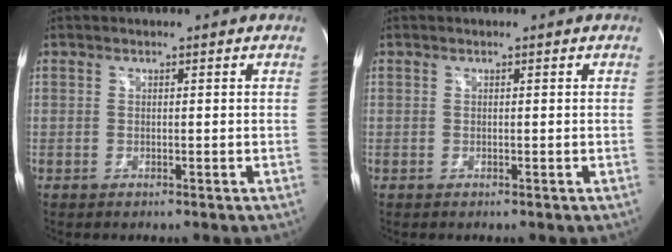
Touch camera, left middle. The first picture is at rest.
{"total": 0.0}